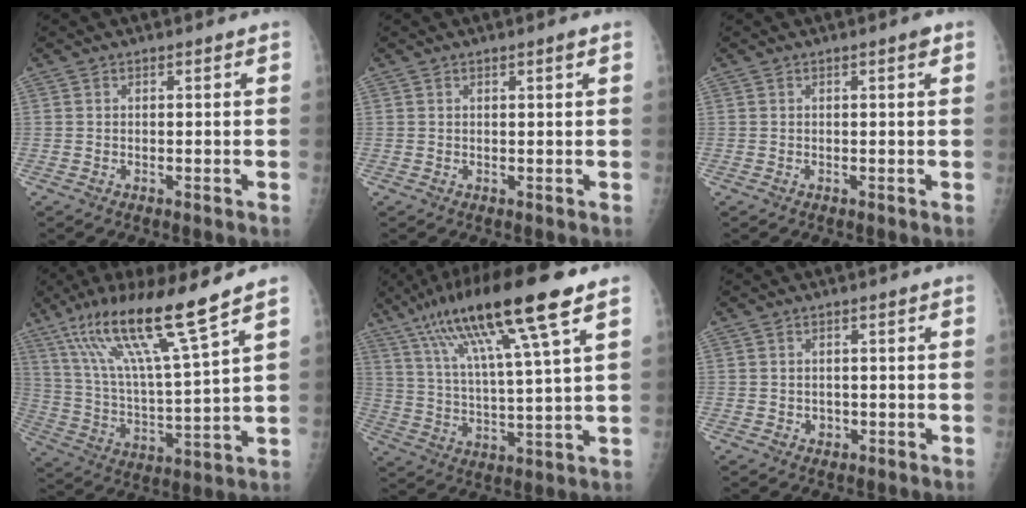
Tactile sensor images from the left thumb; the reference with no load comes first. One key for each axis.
{"total": 1.0, "fx": 0.6, "fy": 0.1, "fz": 0.8, "tx": -0.012, "ty": -0.003, "tz": 0.010}
{"total": 1.0, "fx": 0.5, "fy": 0.2, "fz": 0.8, "tx": -0.013, "ty": 0.000, "tz": 0.005}
{"total": 17.8, "fx": 11.9, "fy": 0.8, "fz": 13.1, "tx": -0.232, "ty": -0.053, "tz": 0.222}
{"total": 19.2, "fx": 11.0, "fy": 1.7, "fz": 15.6, "tx": -0.282, "ty": -0.019, "tz": 0.195}
{"total": 1.4, "fx": -0.1, "fy": 1.3, "fz": 0.6, "tx": -0.005, "ty": 0.001, "tz": 0.003}